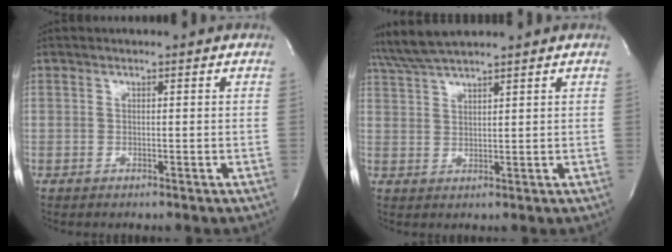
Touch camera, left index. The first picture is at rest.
{"total": 6.3, "force": [5.7, -0.4, 2.7], "torque": [-0.061, 0.024, 0.114]}